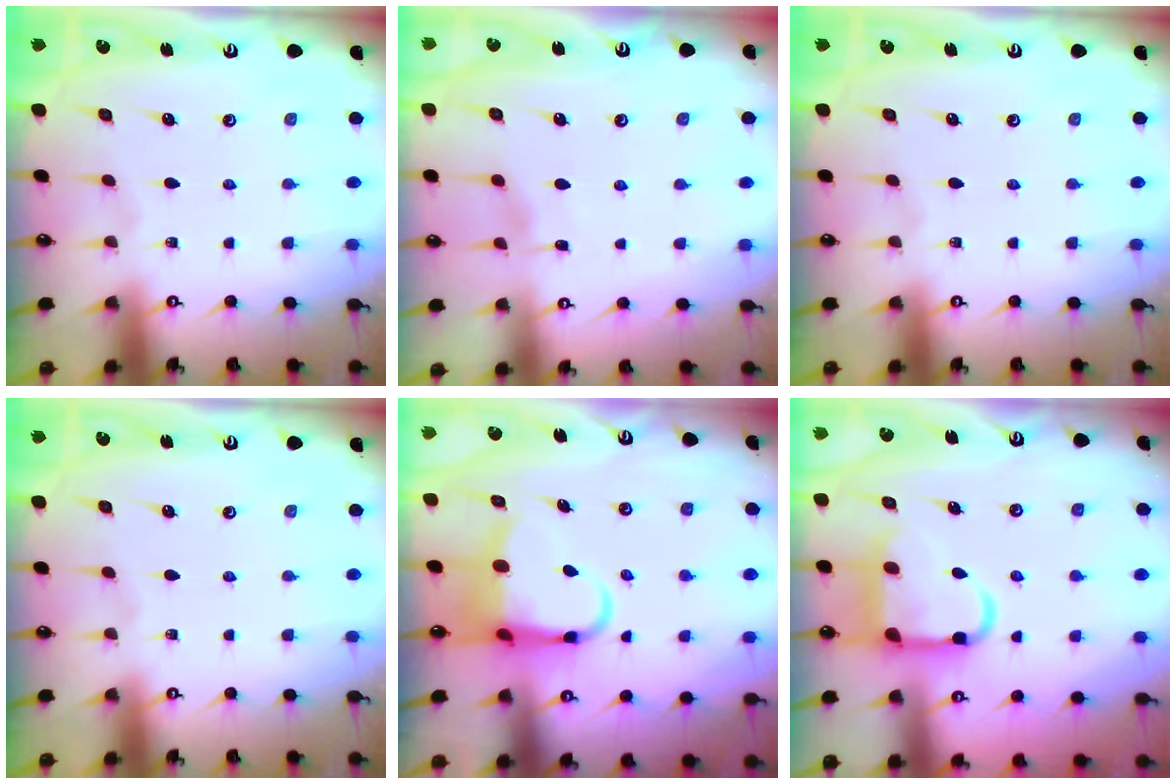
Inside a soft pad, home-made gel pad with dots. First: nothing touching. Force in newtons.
{"total": 2.6, "press": 2.5, "slide": 0.4}
{"total": 0.0}
{"total": 0.0}
{"total": 7.0, "press": 6.9, "slide": 1.2}
{"total": 11.6, "press": 11.5, "slide": 1.4}